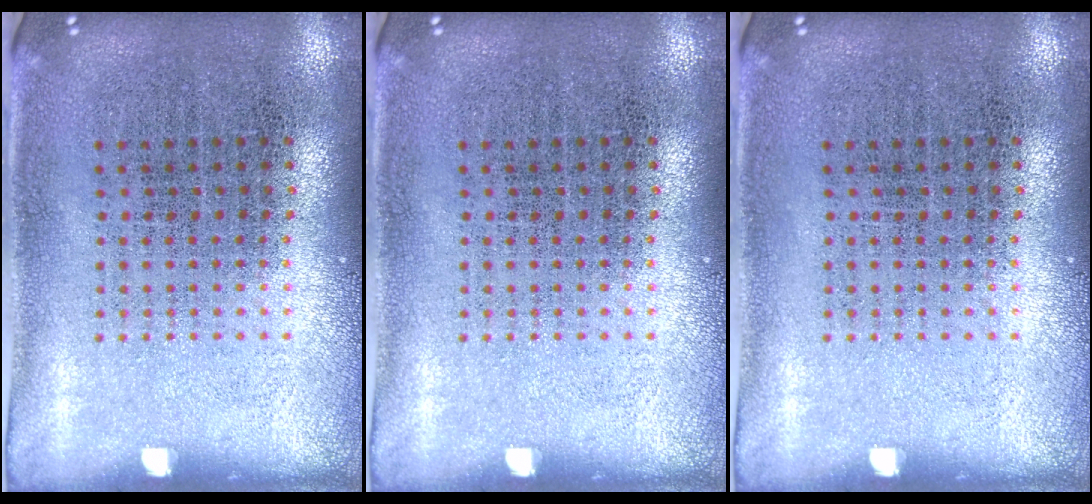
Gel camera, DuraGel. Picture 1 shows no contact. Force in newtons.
{"total": 0.0}
{"total": 0.0}